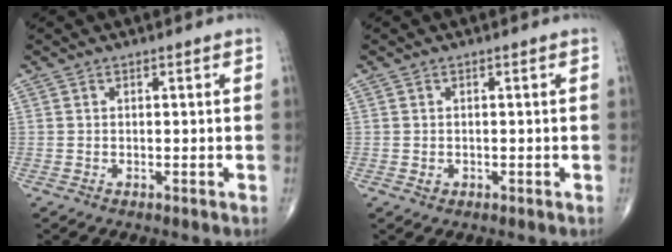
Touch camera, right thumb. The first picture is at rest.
{"total": 0.9, "force": [-0.2, 0.8, 0.4], "torque": [-0.005, 0.000, -0.001]}